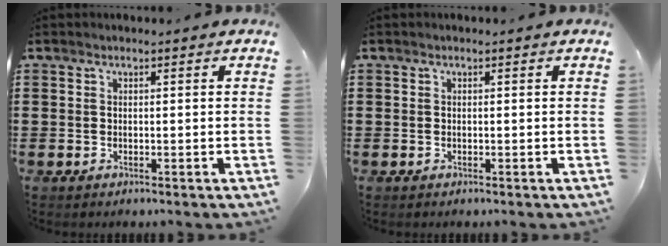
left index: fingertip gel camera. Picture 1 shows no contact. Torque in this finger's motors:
{"motor_torque": [0.00, 0.00, 0.00, 0.00]}